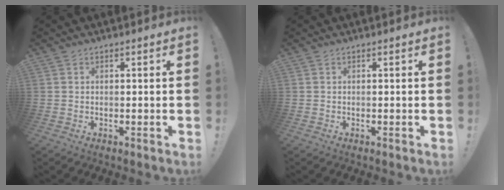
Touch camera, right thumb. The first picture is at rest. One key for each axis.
{"total": 0.0}